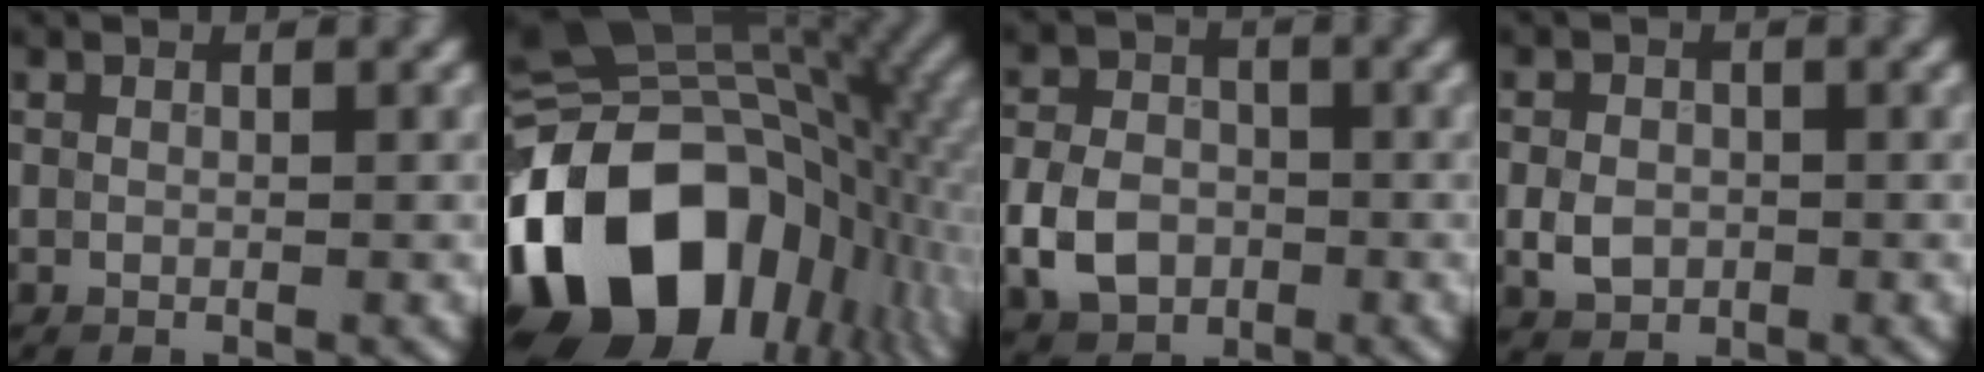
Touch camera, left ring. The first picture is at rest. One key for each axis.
{"total": 19.4, "fx": -5.9, "fy": 13.2, "fz": 12.9, "tx": -0.237, "ty": 0.004, "tz": -0.109}
{"total": 5.1, "fx": -1.7, "fy": 3.9, "fz": 2.8, "tx": -0.059, "ty": -0.002, "tz": -0.039}
{"total": 2.6, "fx": -0.6, "fy": 2.1, "fz": 1.5, "tx": -0.026, "ty": -0.003, "tz": -0.014}